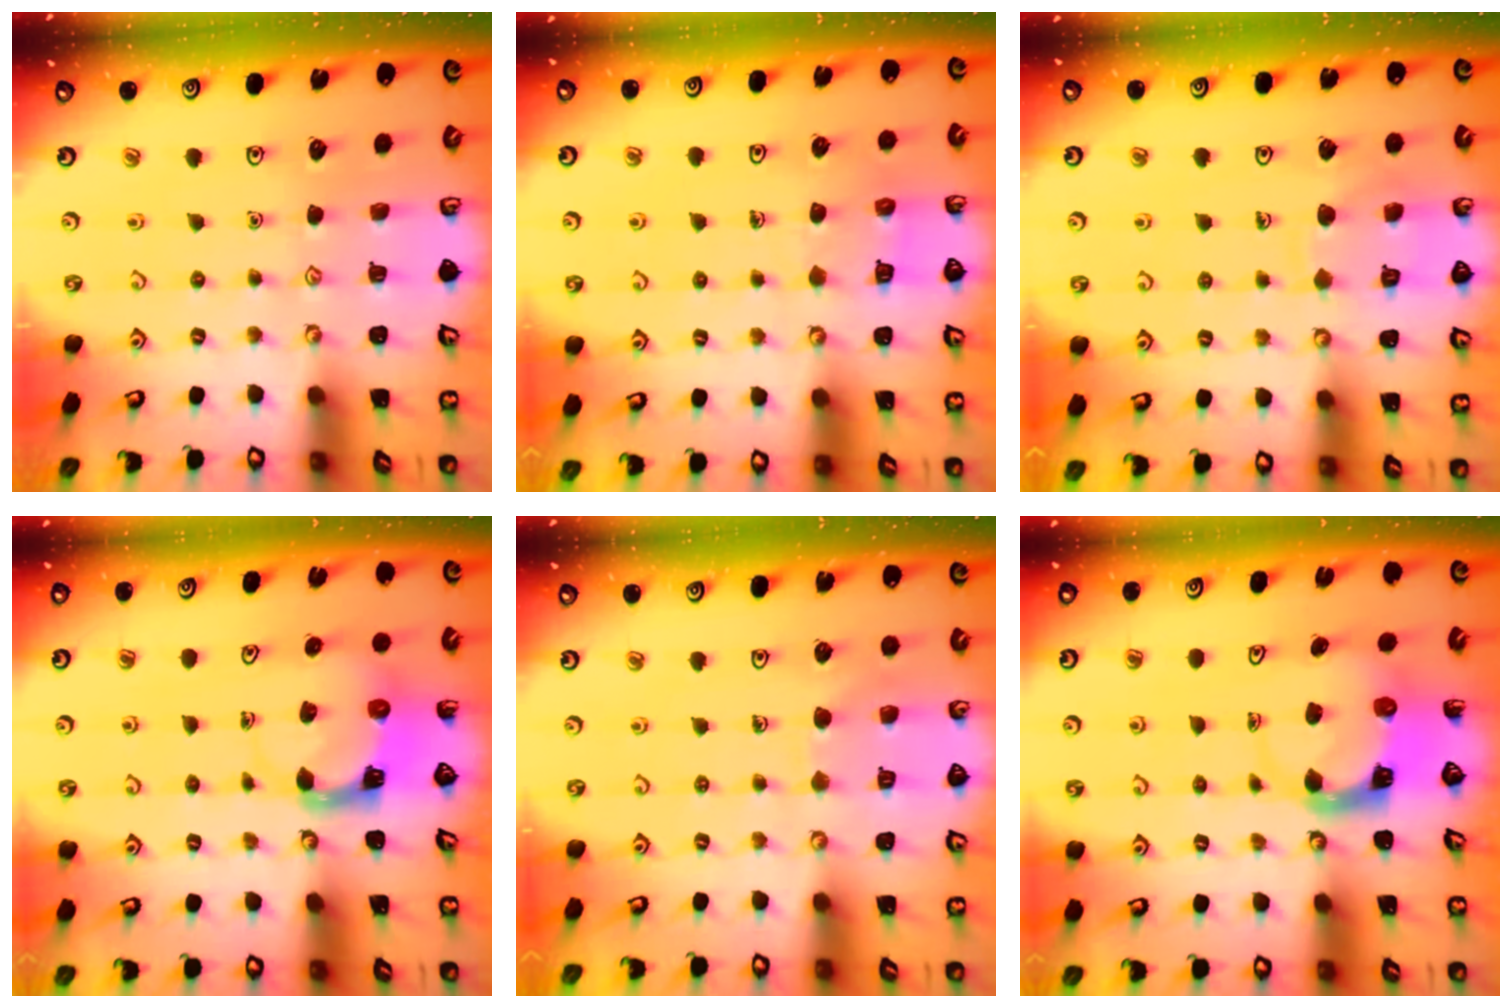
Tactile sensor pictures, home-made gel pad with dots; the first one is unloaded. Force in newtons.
{"total": 5.9, "press": 5.9, "slide": 0.3}
{"total": 8.3, "press": 8.3, "slide": 0.8}
{"total": 3.4, "press": 3.4, "slide": 0.5}
{"total": 6.7, "press": 6.7, "slide": 0.4}
{"total": 3.7, "press": 3.6, "slide": 0.6}